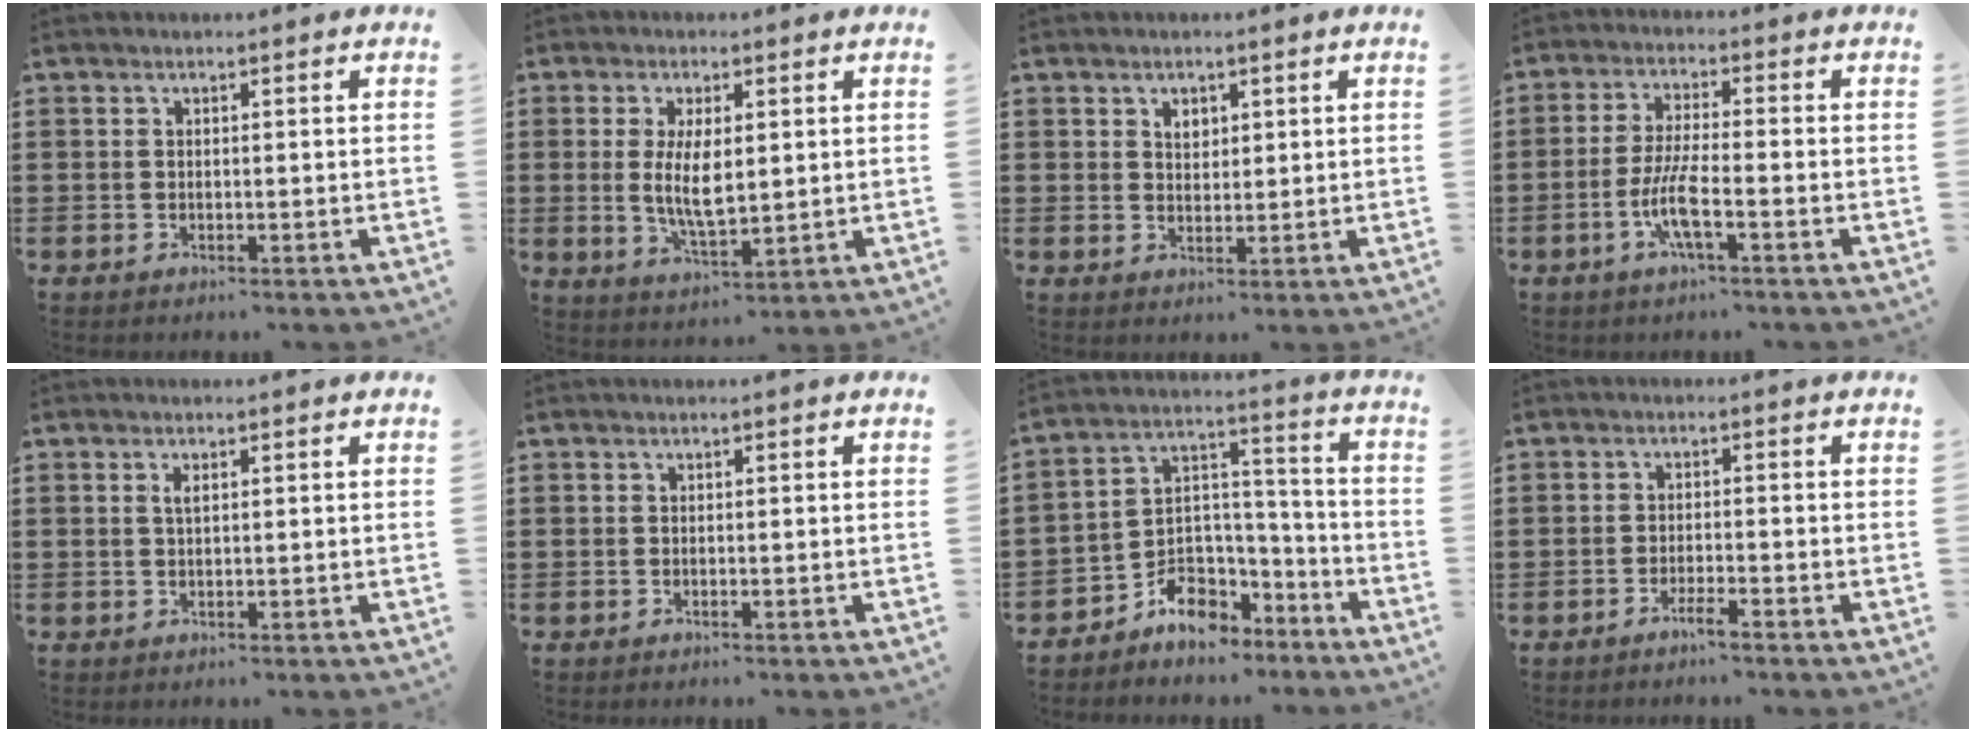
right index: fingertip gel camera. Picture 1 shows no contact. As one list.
[{"total": 6.7, "force": [0.5, 2.7, 6.1], "torque": [-0.116, 0.000, 0.006]}, {"total": 2.0, "force": [1.2, 1.4, 0.8], "torque": [-0.020, 0.007, 0.022]}, {"total": 6.4, "force": [-2.6, 1.2, 5.7], "torque": [-0.129, -0.013, -0.055]}, {"total": 1.2, "force": [0.4, 0.4, 1.1], "torque": [-0.023, 0.005, 0.007]}, {"total": 0.0}, {"total": 6.3, "force": [-5.0, 3.9, 0.5], "torque": [-0.008, 0.017, -0.093]}, {"total": 1.9, "force": [-1.5, 0.0, 1.1], "torque": [-0.020, 0.000, -0.027]}]